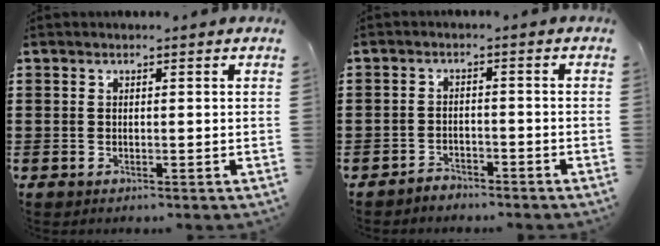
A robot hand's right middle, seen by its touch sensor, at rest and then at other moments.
{"total": 2.3, "force": [-2.3, 0.6, -0.1], "torque": [-0.006, 0.004, -0.050]}